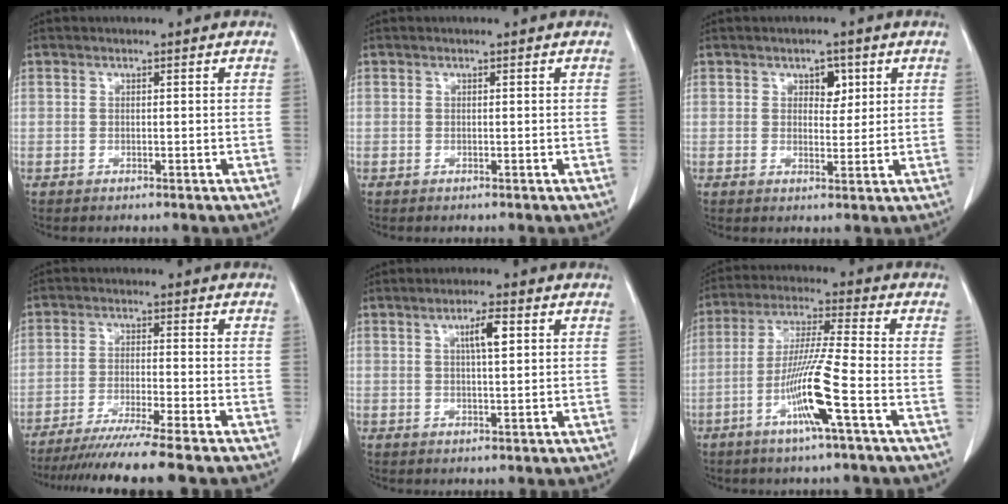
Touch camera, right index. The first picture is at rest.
{"total": 0.0}
{"total": 3.3, "force": [1.5, 2.0, 2.1], "torque": [-0.024, 0.003, 0.023]}
{"total": 11.7, "force": [-9.9, -1.6, 6.1], "torque": [-0.072, -0.039, -0.153]}
{"total": 4.1, "force": [1.5, 0.6, 3.7], "torque": [-0.063, 0.001, 0.025]}
{"total": 10.8, "force": [-4.3, -0.8, 9.9], "torque": [-0.195, -0.009, -0.085]}